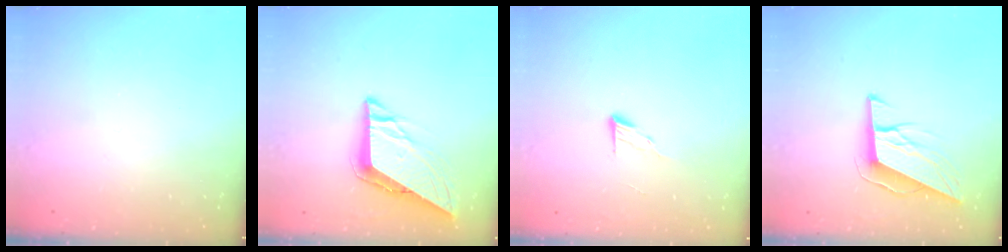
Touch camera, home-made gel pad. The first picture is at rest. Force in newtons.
{"total": 8.8, "press": 8.8, "slide": 0.9}
{"total": 4.6, "press": 4.5, "slide": 0.5}
{"total": 10.3, "press": 9.8, "slide": 3.0}